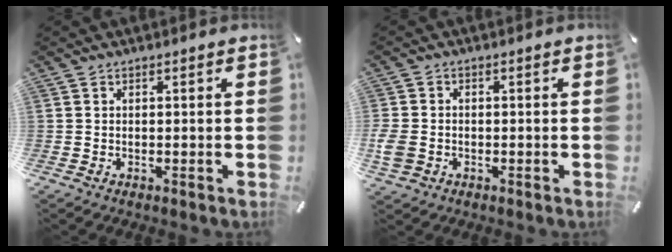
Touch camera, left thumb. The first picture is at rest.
{"total": 4.1, "force": [-1.0, 3.3, 2.3], "torque": [-0.058, 0.000, -0.020]}